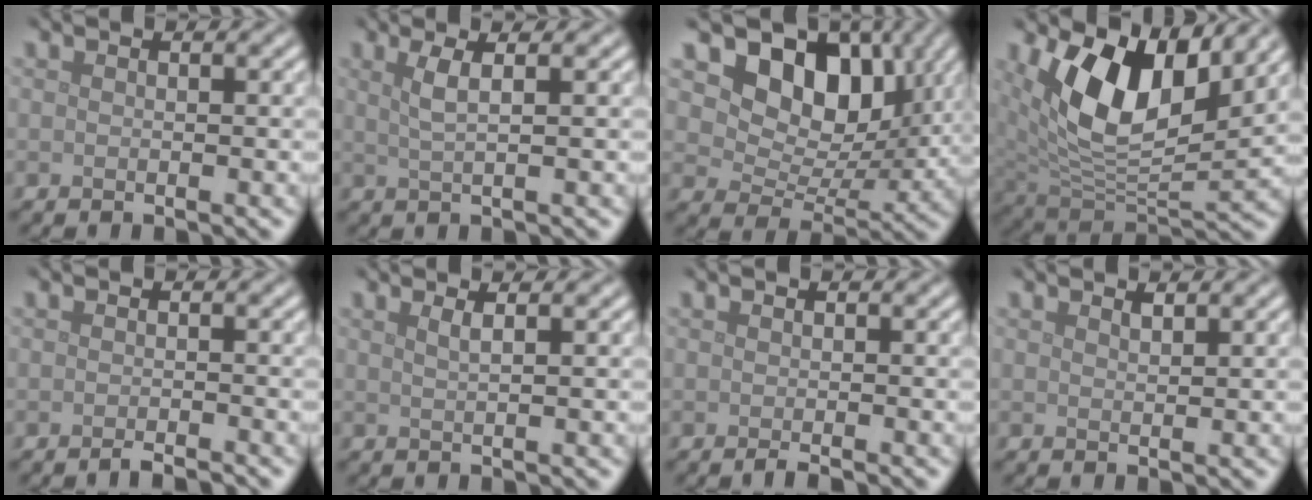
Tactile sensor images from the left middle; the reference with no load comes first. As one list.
[{"total": 2.3, "force": [0.7, 0.7, 2.1], "torque": [-0.035, -0.001, 0.008]}, {"total": 9.5, "force": [4.1, 6.4, 5.8], "torque": [-0.080, -0.008, 0.065]}, {"total": 10.8, "force": [4.2, 5.8, 8.1], "torque": [-0.149, -0.015, 0.077]}, {"total": 1.5, "force": [-1.3, 0.1, 0.8], "torque": [-0.005, -0.001, -0.022]}, {"total": 1.7, "force": [0.8, 0.7, 1.3], "torque": [-0.011, 0.002, -0.002]}, {"total": 0.6, "force": [-0.5, 0.0, 0.4], "torque": [-0.006, 0.000, -0.009]}, {"total": 0.7, "force": [0.6, 0.1, 0.3], "torque": [-0.004, -0.003, 0.012]}]